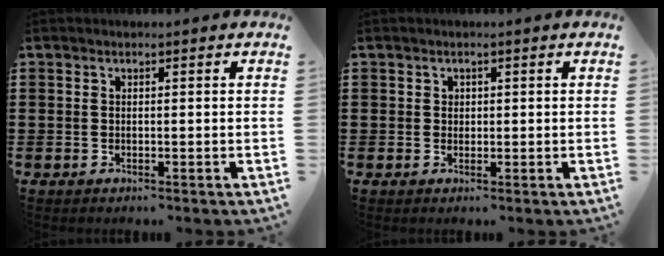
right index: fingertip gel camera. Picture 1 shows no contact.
{"total": 0.9, "force": [0.3, 0.8, 0.1], "torque": [-0.005, 0.003, 0.007]}